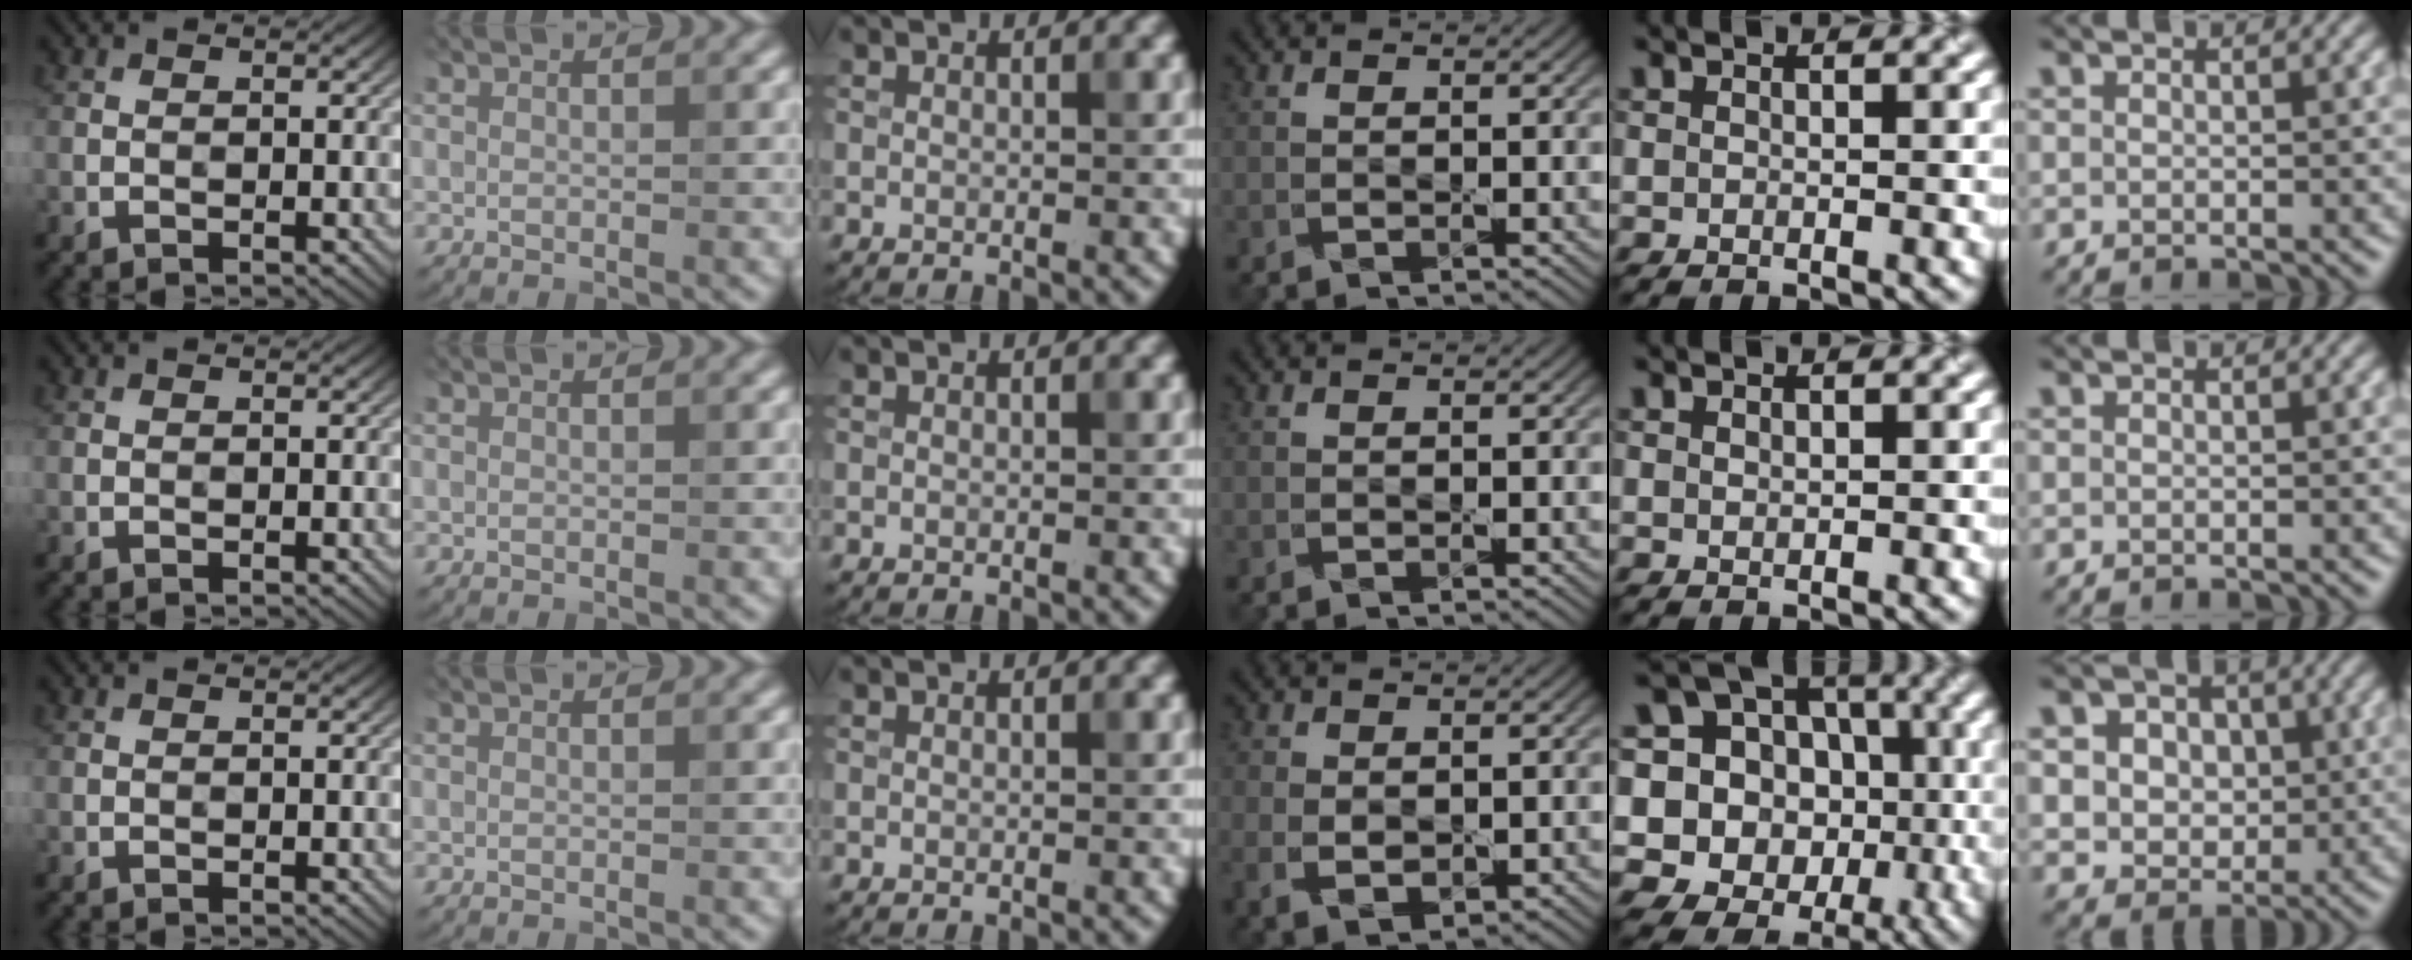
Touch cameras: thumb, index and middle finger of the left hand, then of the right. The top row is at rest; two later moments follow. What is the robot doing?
{"motion": "press", "object": "memory foam"}